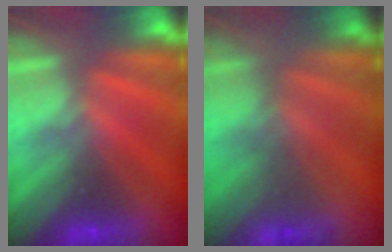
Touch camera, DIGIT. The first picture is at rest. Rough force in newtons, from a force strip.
{"total": 2.3}